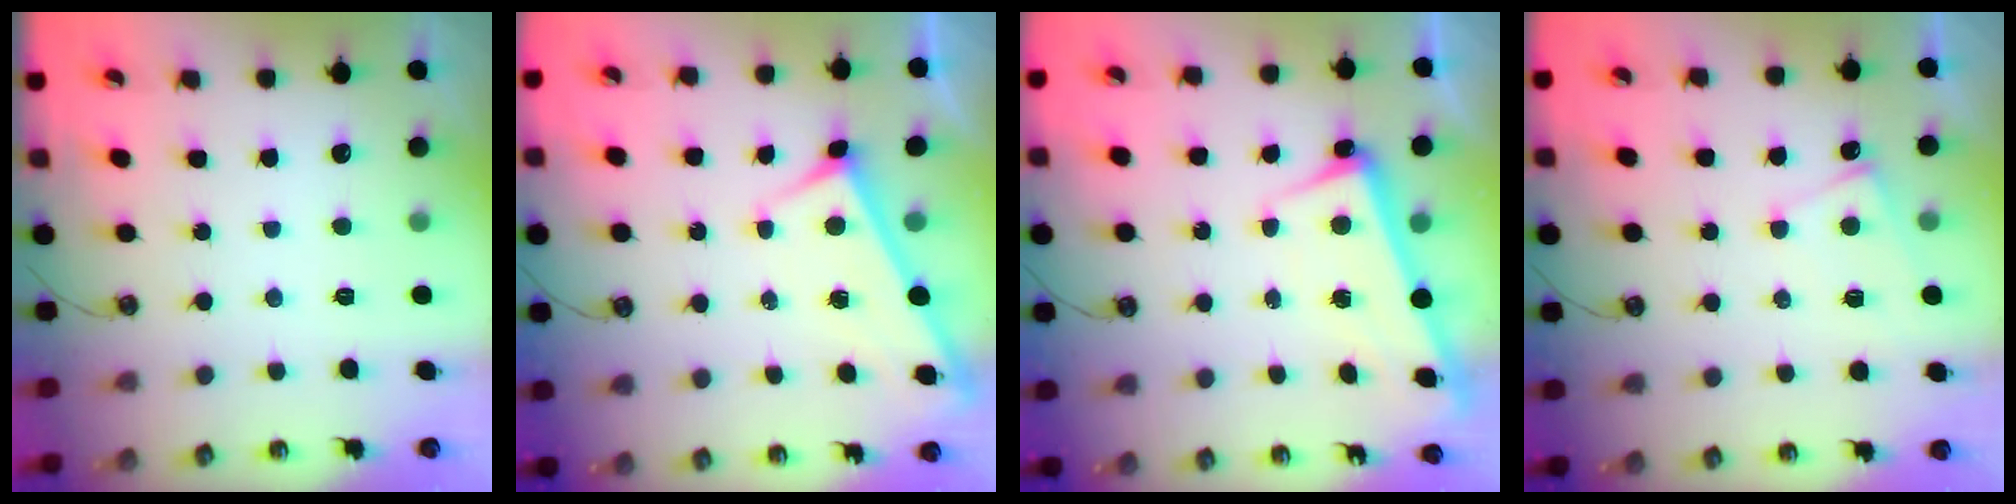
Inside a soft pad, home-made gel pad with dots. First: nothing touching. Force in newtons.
{"total": 2.9, "press": 2.9, "slide": 0.3}
{"total": 2.4, "press": 2.2, "slide": 0.9}
{"total": 3.5, "press": 3.5, "slide": 0.2}